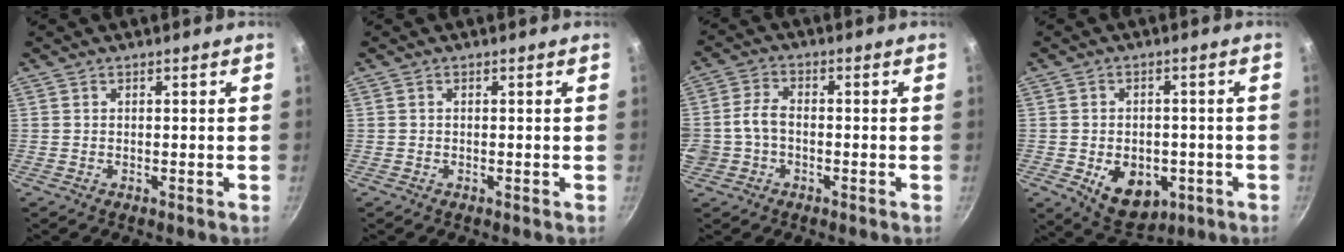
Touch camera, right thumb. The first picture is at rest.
{"total": 0.0}
{"total": 6.3, "force": [-1.2, 4.7, 4.0], "torque": [-0.078, 0.025, -0.029]}
{"total": 10.6, "force": [-3.1, 7.5, 6.9], "torque": [-0.072, 0.000, -0.030]}